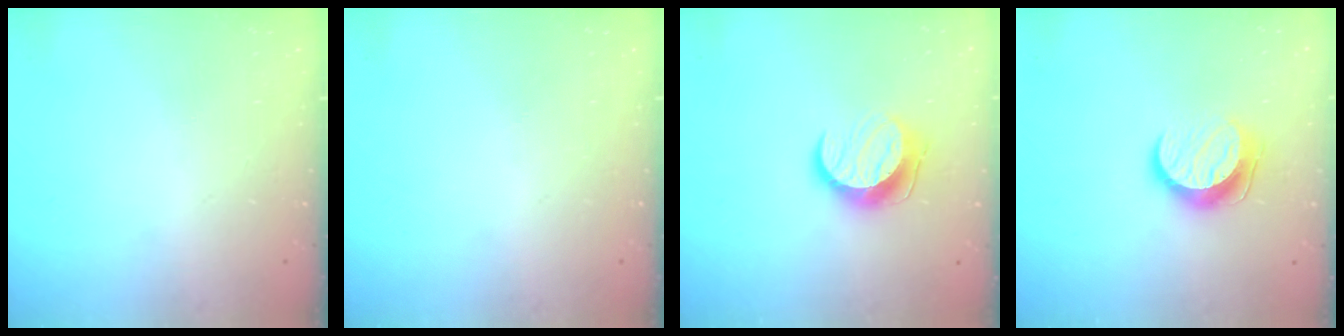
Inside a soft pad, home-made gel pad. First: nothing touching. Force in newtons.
{"total": 0.0}
{"total": 10.4, "press": 10.4, "slide": 0.2}
{"total": 9.6, "press": 9.6, "slide": 0.6}